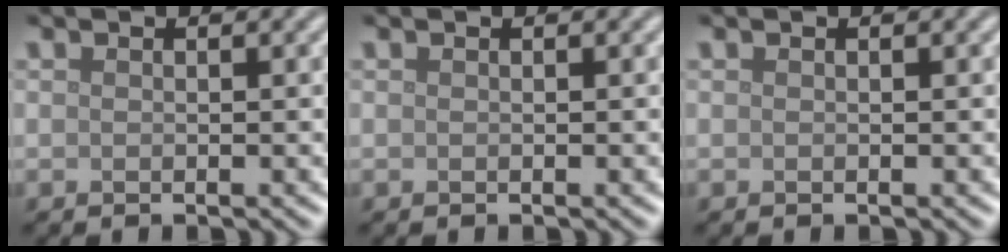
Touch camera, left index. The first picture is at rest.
{"total": 0.0}
{"total": 0.0}